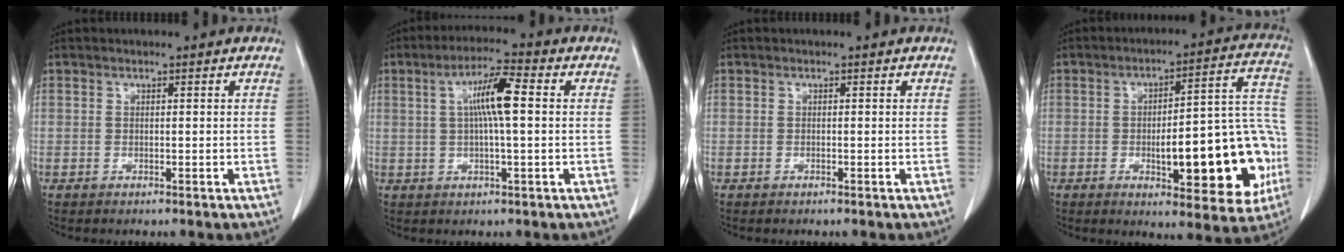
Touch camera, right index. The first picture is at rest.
{"total": 7.2, "force": [1.1, 0.6, 7.1], "torque": [-0.131, 0.012, 0.016]}
{"total": 0.0}
{"total": 19.9, "force": [-4.9, 5.6, 18.5], "torque": [-0.172, 0.042, -0.047]}